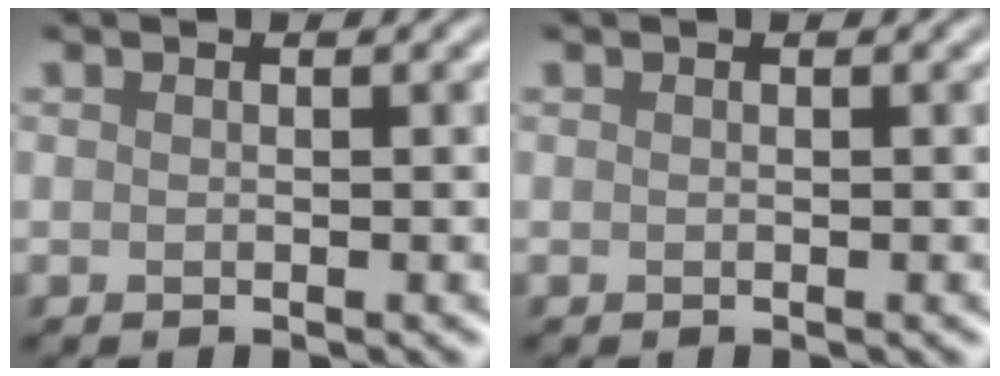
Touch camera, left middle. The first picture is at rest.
{"total": 0.0}